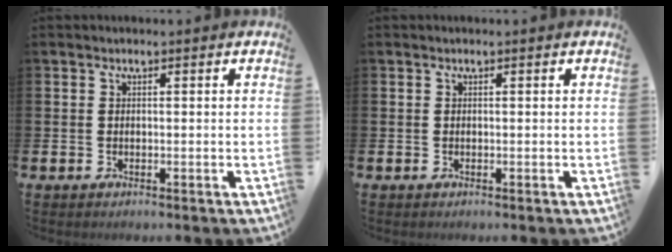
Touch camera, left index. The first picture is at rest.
{"total": 0.0}